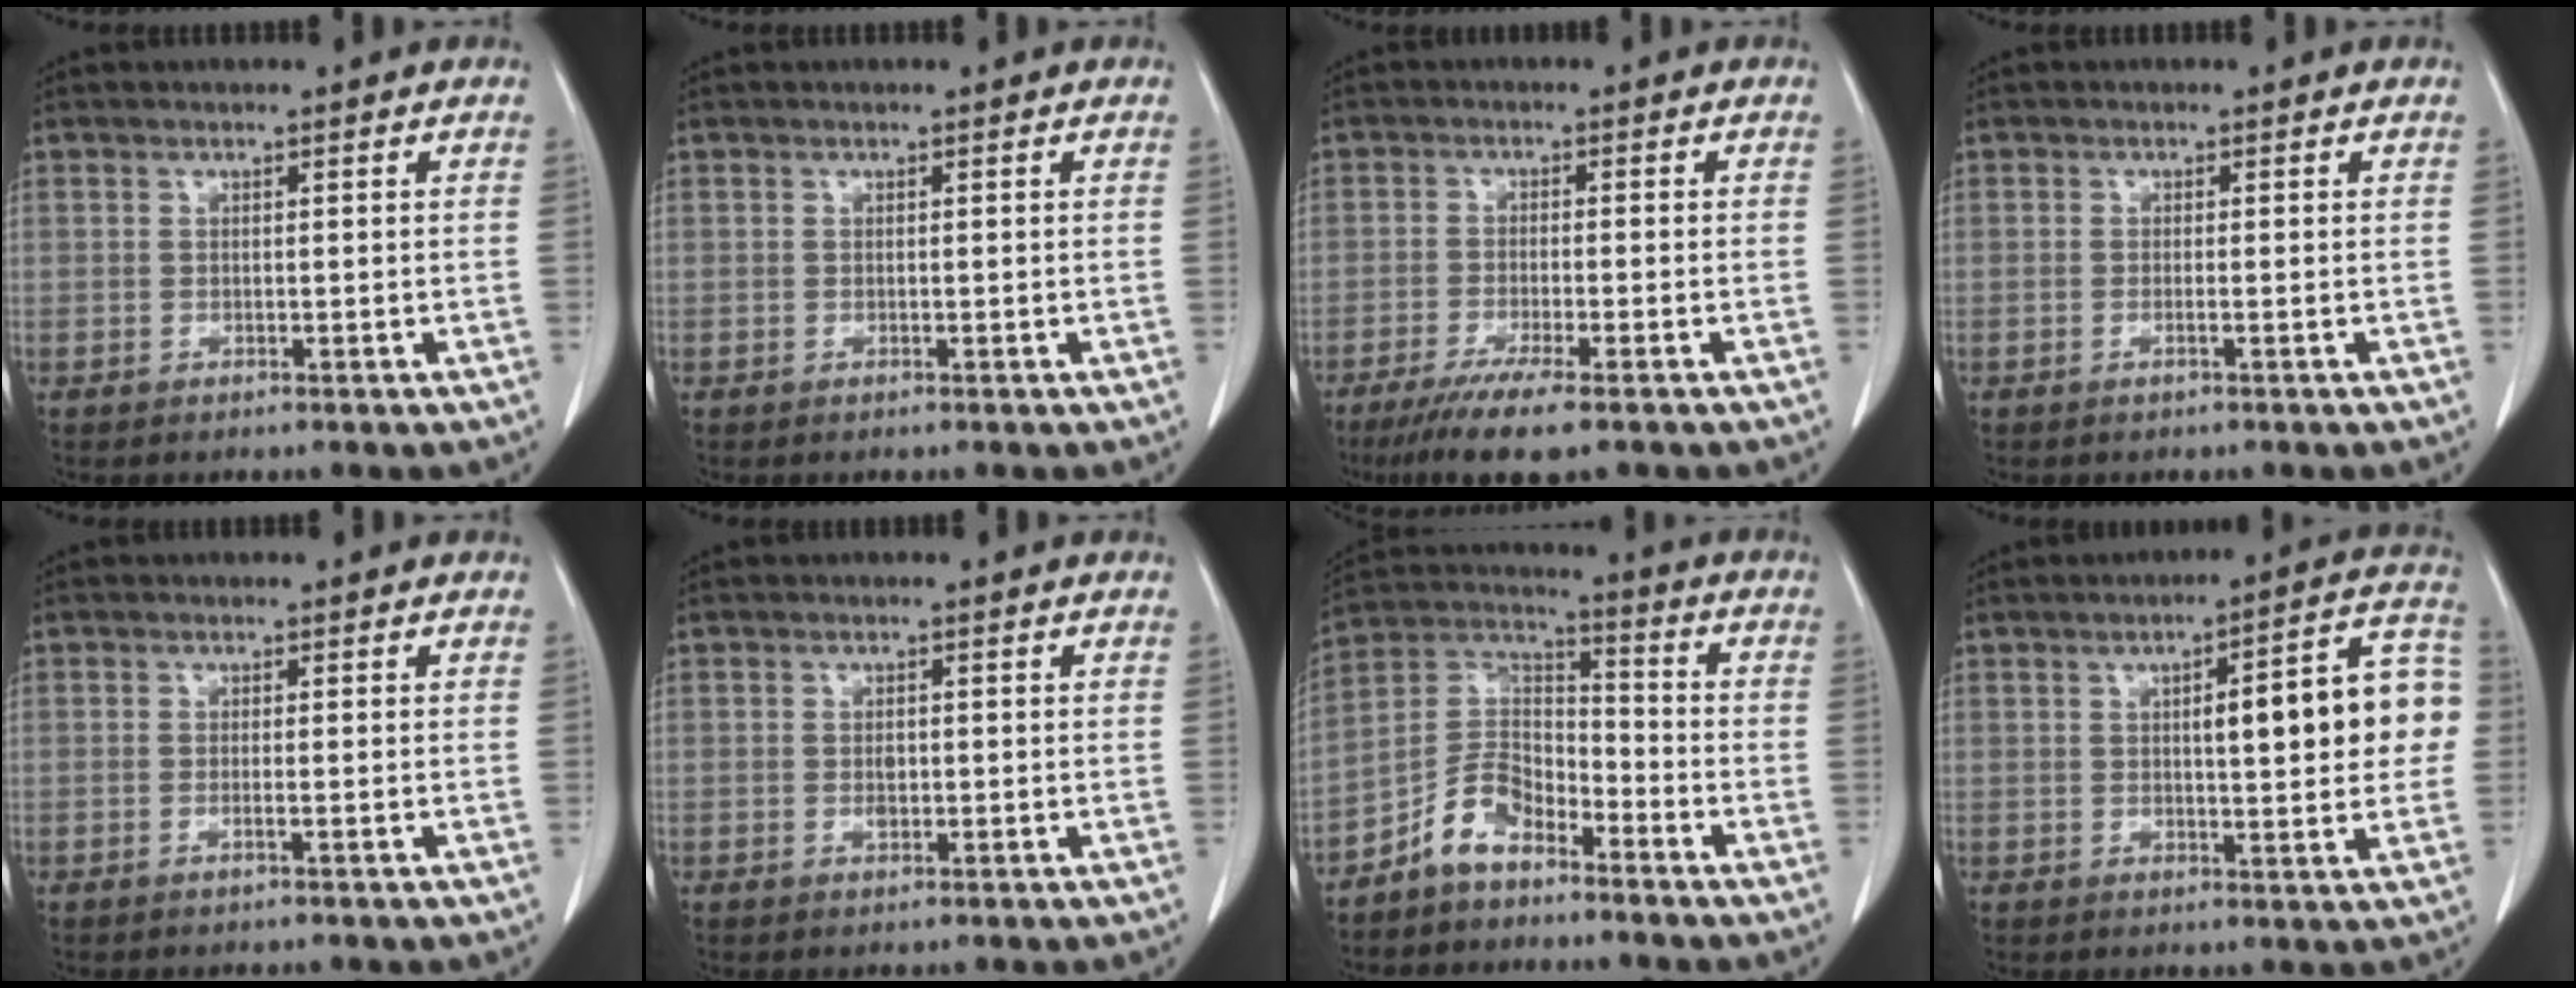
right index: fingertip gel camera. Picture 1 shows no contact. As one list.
[{"total": 0.0}, {"total": 7.8, "force": [-5.4, 0.1, 5.6], "torque": [-0.091, -0.019, -0.087]}, {"total": 0.7, "force": [-0.3, -0.1, 0.6], "torque": [-0.013, 0.000, -0.005]}, {"total": 0.8, "force": [-0.4, -0.1, 0.7], "torque": [-0.015, 0.000, -0.007]}, {"total": 1.4, "force": [-0.2, 0.8, 1.2], "torque": [-0.023, 0.000, -0.001]}, {"total": 8.2, "force": [-5.8, 4.2, 4.1], "torque": [-0.084, 0.022, -0.118]}, {"total": 12.8, "force": [1.2, 2.9, 12.4], "torque": [-0.152, 0.034, 0.014]}]